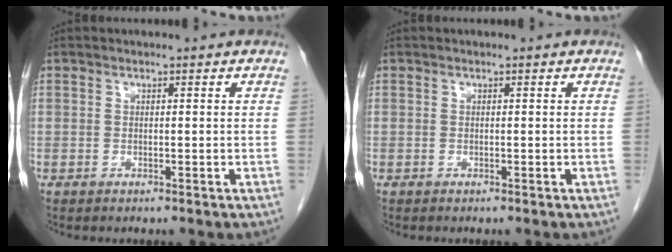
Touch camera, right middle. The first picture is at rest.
{"total": 0.0}